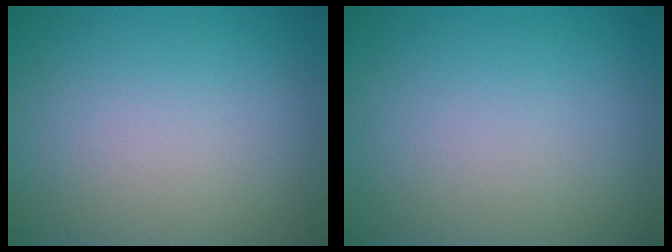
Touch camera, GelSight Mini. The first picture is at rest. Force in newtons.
{"total": 0.0}